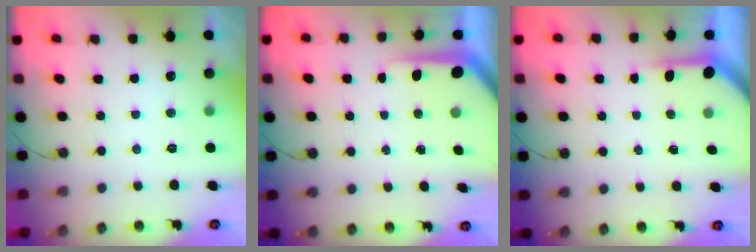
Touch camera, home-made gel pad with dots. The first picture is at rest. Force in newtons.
{"total": 5.4, "press": 5.4, "slide": 0.4}
{"total": 3.9, "press": 3.9, "slide": 0.3}